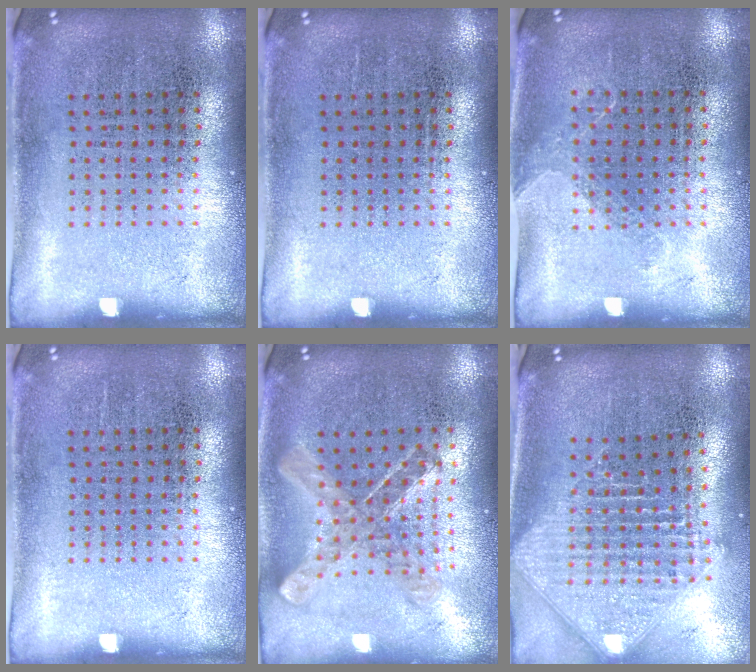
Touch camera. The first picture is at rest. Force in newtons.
{"total": 0.0}
{"total": 1.0, "press": 0.8, "slide": 0.6}
{"total": 0.0}
{"total": 0.9, "press": 0.9, "slide": 0.0}
{"total": 2.5, "press": 1.9, "slide": 1.6}